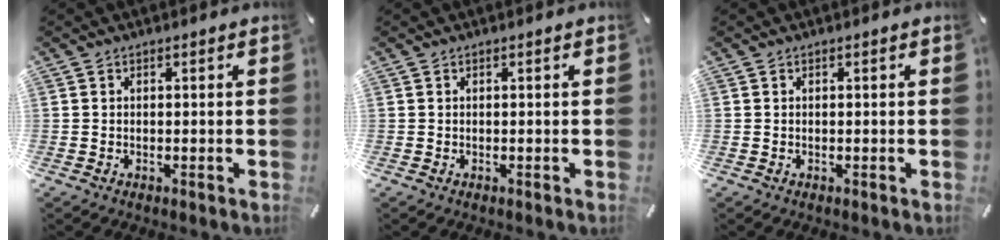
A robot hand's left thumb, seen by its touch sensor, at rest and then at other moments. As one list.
[{"total": 0.0}, {"total": 0.0}]